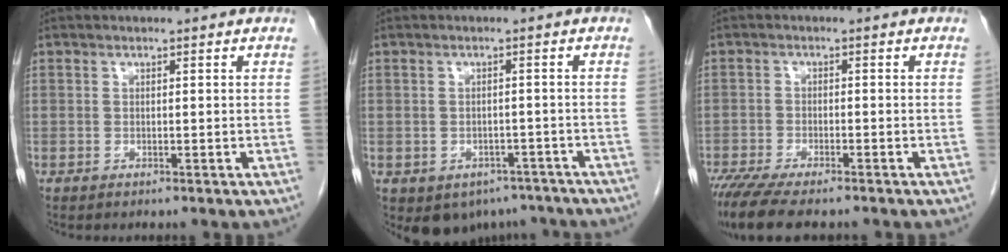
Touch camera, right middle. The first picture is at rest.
{"total": 6.9, "force": [-4.6, 4.9, 1.4], "torque": [-0.014, 0.012, -0.054]}
{"total": 9.4, "force": [-7.6, 1.8, 5.2], "torque": [-0.084, -0.018, -0.123]}